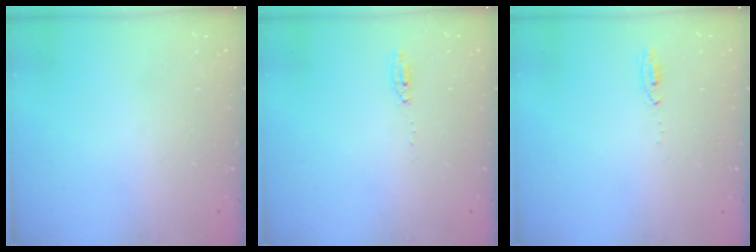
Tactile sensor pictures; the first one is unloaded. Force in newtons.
{"total": 4.1, "press": 4.1, "slide": 0.4}
{"total": 4.1, "press": 3.1, "slide": 2.6}